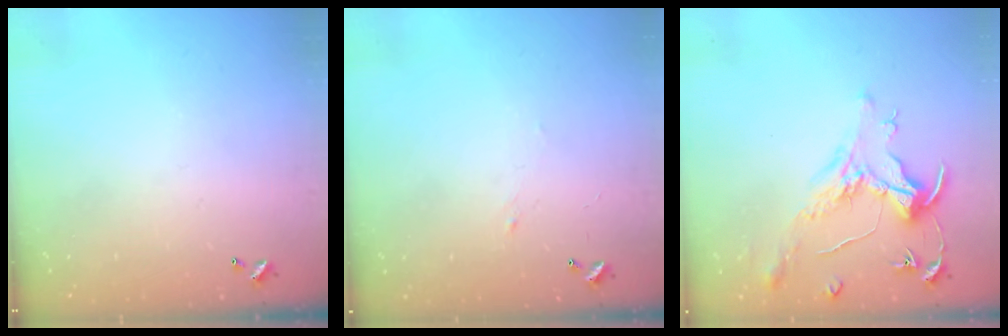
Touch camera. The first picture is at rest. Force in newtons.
{"total": 2.4, "press": 2.4, "slide": 0.4}
{"total": 1.6, "press": 1.4, "slide": 0.7}